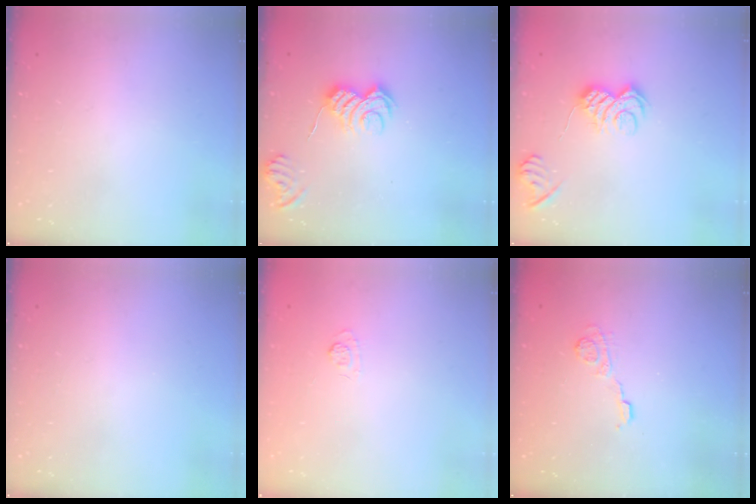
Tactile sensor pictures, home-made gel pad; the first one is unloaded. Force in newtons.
{"total": 6.1, "press": 6.1, "slide": 0.6}
{"total": 9.0, "press": 9.0, "slide": 0.7}
{"total": 0.0}
{"total": 2.2, "press": 1.8, "slide": 1.3}
{"total": 4.5, "press": 4.3, "slide": 1.4}